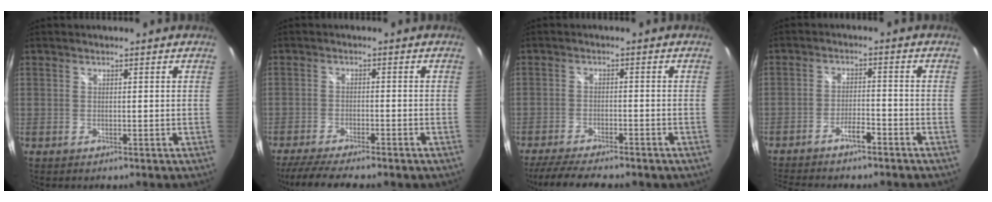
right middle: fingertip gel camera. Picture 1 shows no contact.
{"total": 10.4, "force": [-8.7, 1.6, 5.4], "torque": [-0.122, -0.027, -0.139]}
{"total": 12.1, "force": [-10.0, 2.8, 6.1], "torque": [-0.130, -0.028, -0.155]}
{"total": 6.4, "force": [-5.5, 0.9, 3.1], "torque": [-0.073, 0.000, -0.094]}